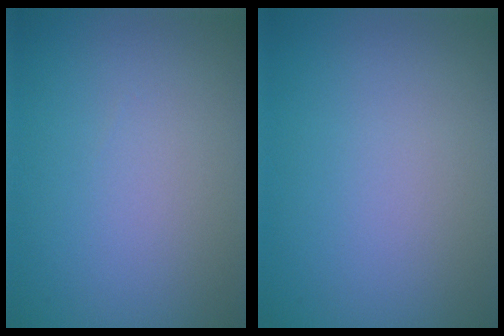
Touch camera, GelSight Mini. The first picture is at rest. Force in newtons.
{"total": 0.0}